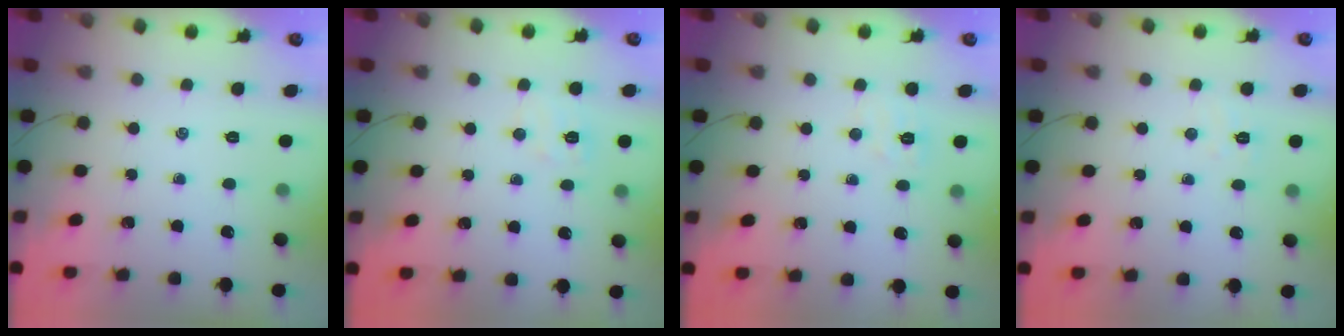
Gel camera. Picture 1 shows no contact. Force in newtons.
{"total": 5.2, "press": 5.1, "slide": 1.2}
{"total": 4.1, "press": 4.0, "slide": 1.0}
{"total": 3.1, "press": 2.9, "slide": 0.9}